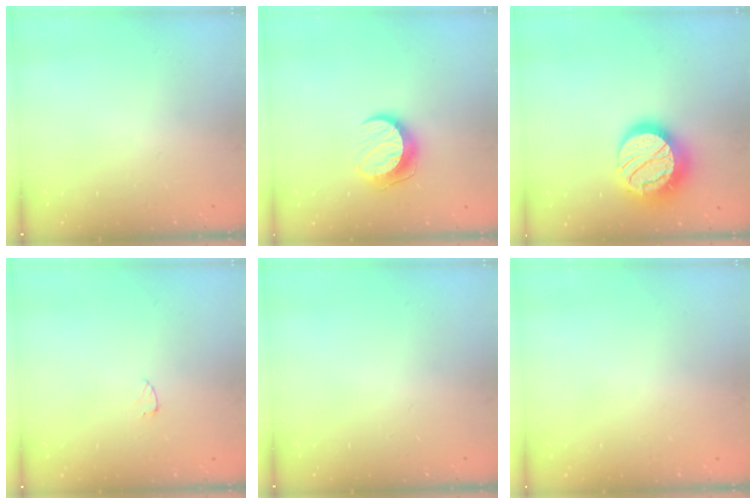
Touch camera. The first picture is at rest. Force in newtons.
{"total": 10.2, "press": 10.2, "slide": 0.6}
{"total": 21.6, "press": 21.6, "slide": 1.6}
{"total": 2.6, "press": 2.6, "slide": 0.2}
{"total": 0.0}
{"total": 0.6, "press": 0.6, "slide": 0.1}